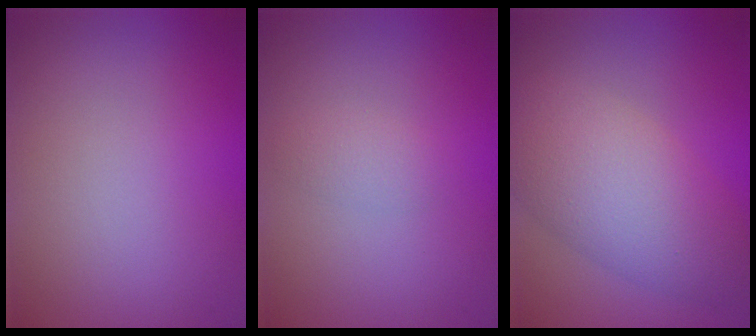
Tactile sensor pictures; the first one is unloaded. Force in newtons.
{"total": 1.3, "press": 1.3, "slide": 0.0}
{"total": 6.7, "press": 6.7, "slide": 0.1}